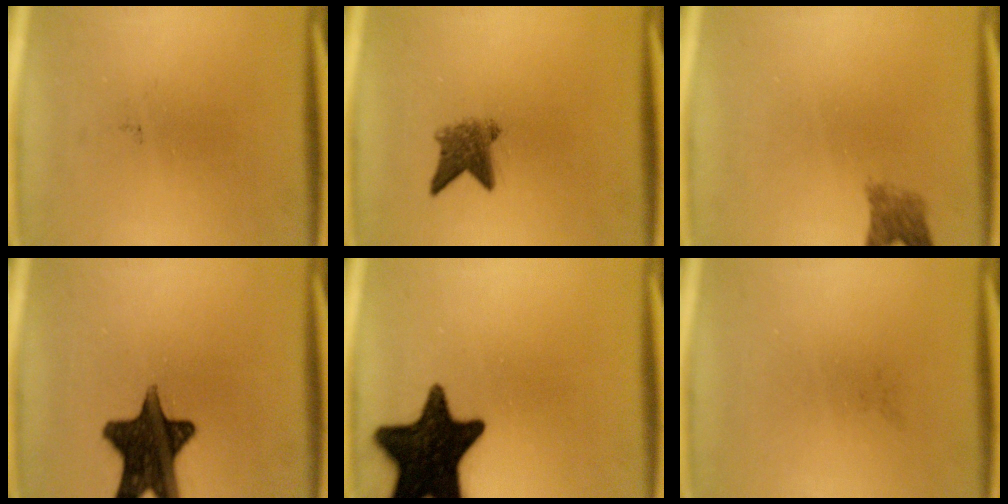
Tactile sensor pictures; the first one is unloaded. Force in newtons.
{"total": 4.0}
{"total": 2.7}
{"total": 15.3}
{"total": 18.8}
{"total": 0.0}